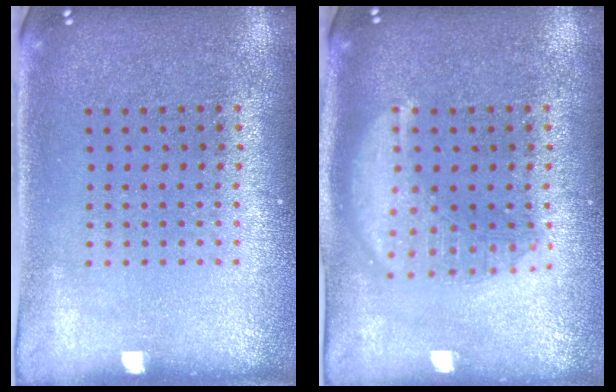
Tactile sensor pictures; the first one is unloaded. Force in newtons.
{"total": 2.1, "press": 2.1, "slide": 0.1}